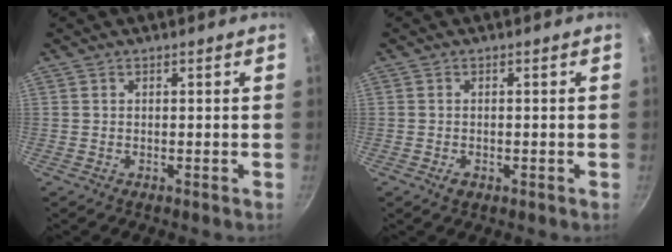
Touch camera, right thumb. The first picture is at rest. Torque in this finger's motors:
{"motor_torque": [-0.72, -0.18, -0.09, 0.01, 0.02]}